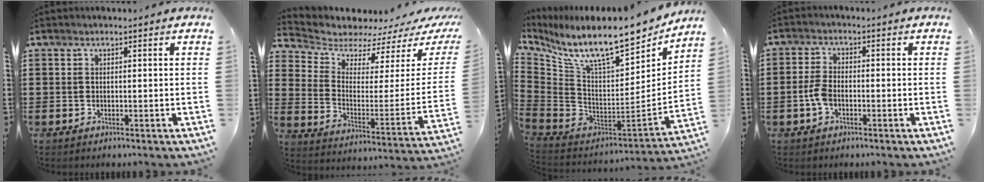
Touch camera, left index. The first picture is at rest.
{"total": 4.6, "force": [4.4, 1.3, 0.2], "torque": [-0.040, -0.048, 0.073]}
{"total": 12.2, "force": [9.1, 2.0, 7.9], "torque": [-0.165, -0.075, 0.153]}
{"total": 3.8, "force": [-1.0, 2.1, 3.1], "torque": [-0.084, -0.004, -0.026]}